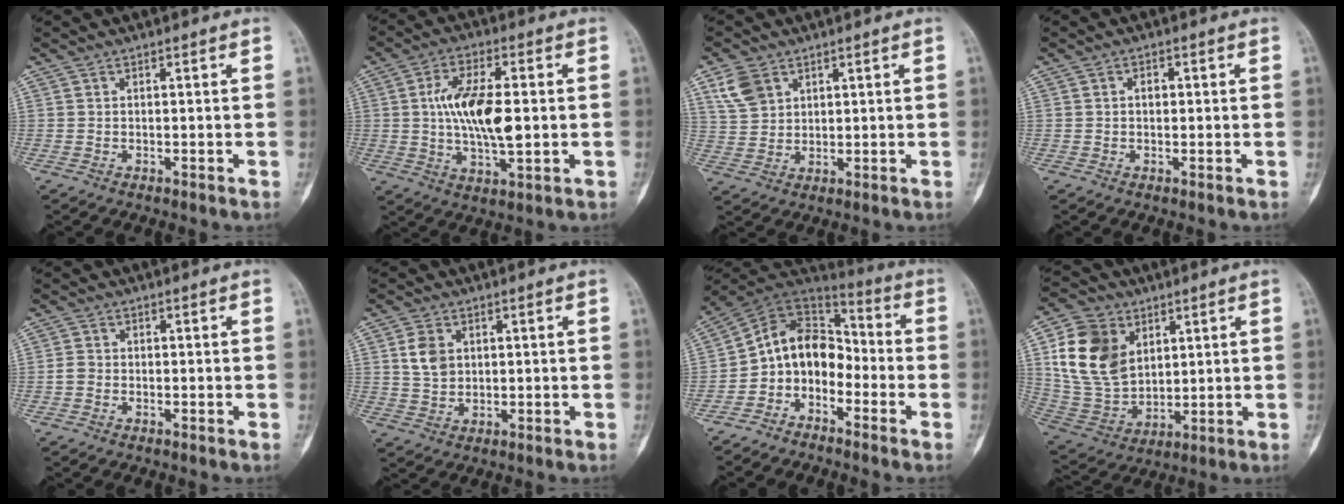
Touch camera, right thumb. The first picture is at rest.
{"total": 12.9, "force": [0.5, 5.7, 11.5], "torque": [-0.207, 0.000, 0.008]}
{"total": 6.4, "force": [3.4, 4.5, 3.0], "torque": [-0.045, -0.009, 0.074]}
{"total": 1.4, "force": [0.0, 0.8, 1.1], "torque": [-0.011, 0.003, -0.003]}
{"total": 1.7, "force": [-0.5, 1.4, 0.9], "torque": [-0.013, 0.005, -0.012]}
{"total": 4.9, "force": [1.2, 3.5, 3.2], "torque": [-0.049, -0.004, 0.025]}
{"total": 11.6, "force": [-3.9, 9.0, 6.3], "torque": [-0.081, 0.085, -0.086]}
{"total": 16.1, "force": [4.9, 11.6, 9.9], "torque": [-0.168, -0.014, 0.105]}